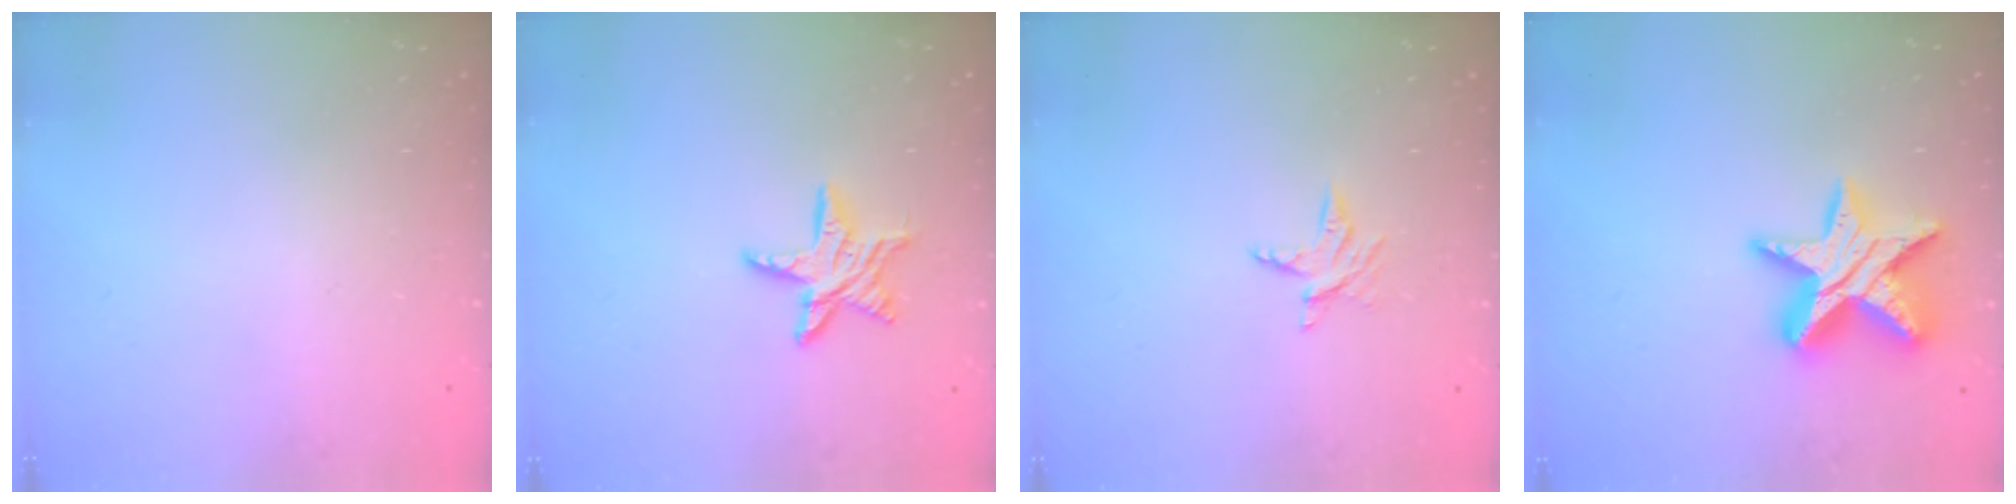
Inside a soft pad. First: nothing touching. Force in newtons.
{"total": 9.4, "press": 9.4, "slide": 0.7}
{"total": 3.8, "press": 3.8, "slide": 0.4}
{"total": 17.3, "press": 17.2, "slide": 1.1}